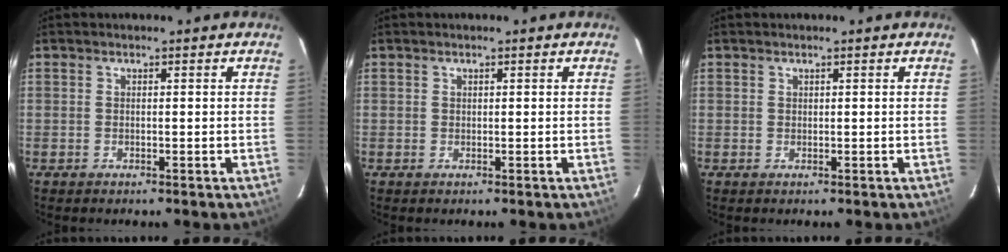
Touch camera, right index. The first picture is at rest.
{"total": 0.0}
{"total": 0.0}